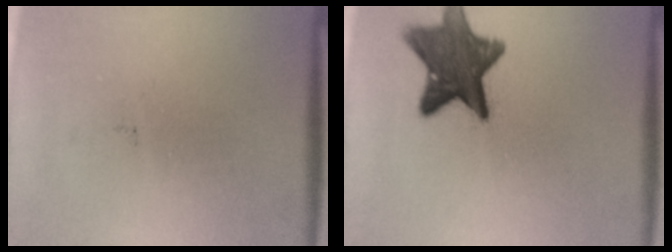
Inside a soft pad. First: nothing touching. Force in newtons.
{"total": 11.8}